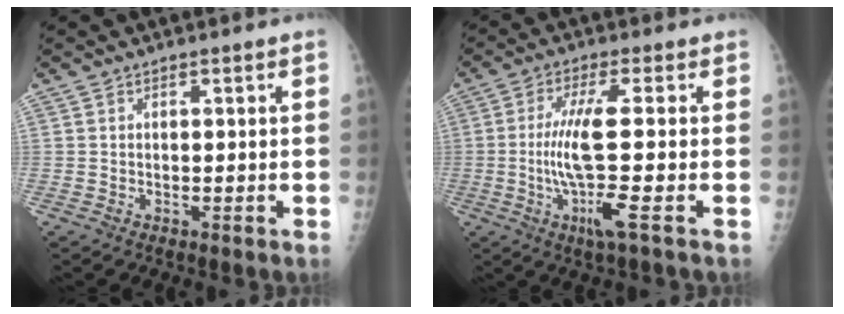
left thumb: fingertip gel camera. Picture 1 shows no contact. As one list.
[{"total": 9.9, "force": [-1.7, -0.4, 9.7], "torque": [-0.212, -0.008, -0.039]}]